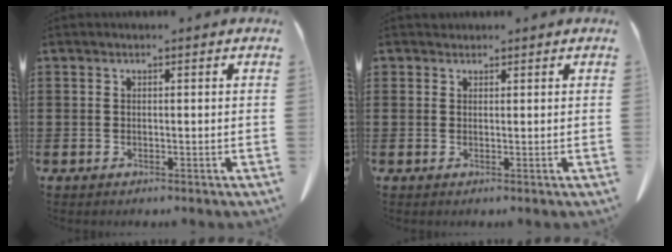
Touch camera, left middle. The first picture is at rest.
{"total": 1.1, "force": [0.9, 0.6, -0.1], "torque": [-0.001, 0.004, 0.019]}